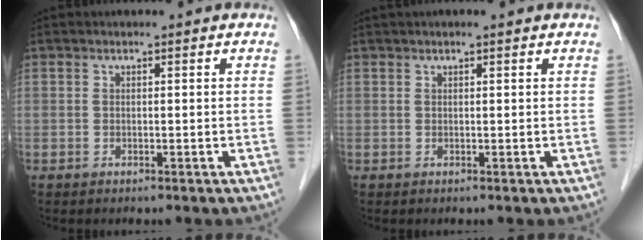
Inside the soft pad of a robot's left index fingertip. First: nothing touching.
{"total": 1.4, "force": [1.0, -0.1, 1.0], "torque": [-0.013, 0.016, 0.016]}